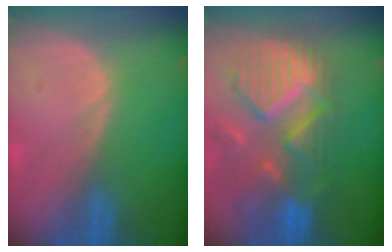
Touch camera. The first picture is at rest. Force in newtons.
{"total": 12.0, "press": 10.5, "slide": 5.8}